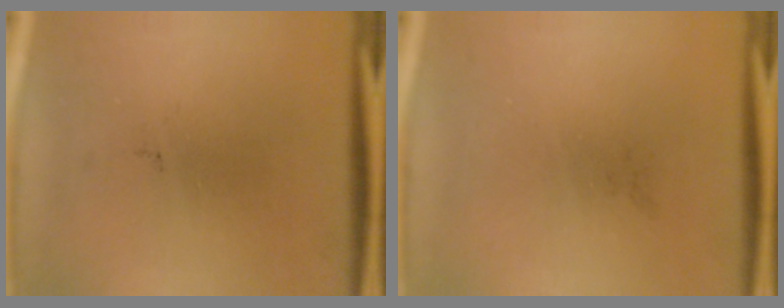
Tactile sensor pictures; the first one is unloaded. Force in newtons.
{"total": 0.0}